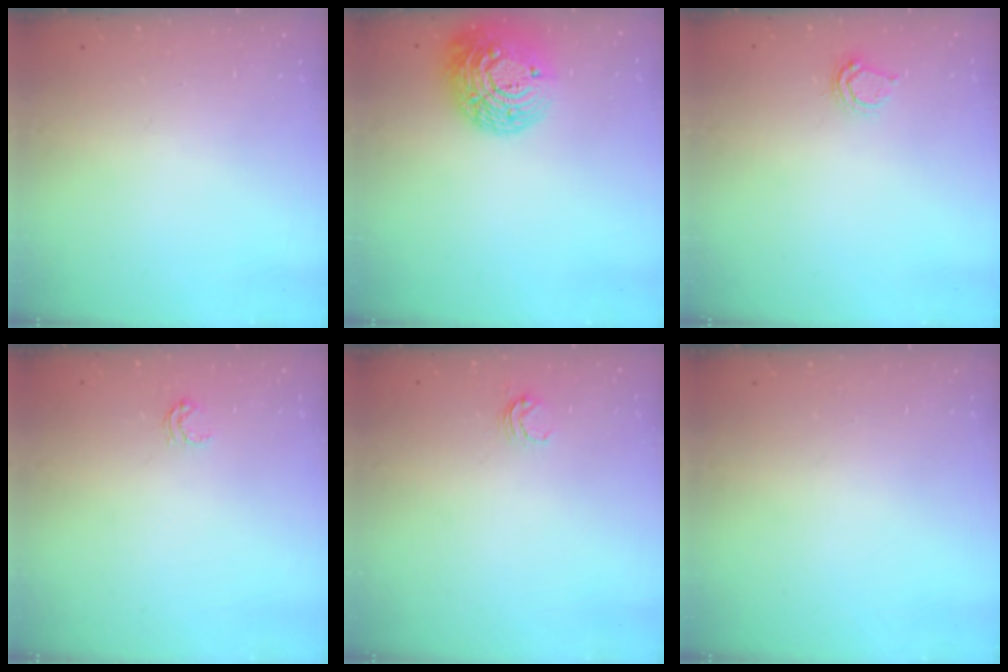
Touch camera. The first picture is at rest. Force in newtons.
{"total": 15.9, "press": 15.9, "slide": 1.0}
{"total": 4.3, "press": 4.3, "slide": 0.6}
{"total": 3.2, "press": 3.1, "slide": 0.7}
{"total": 4.3, "press": 4.3, "slide": 0.3}
{"total": 0.0}